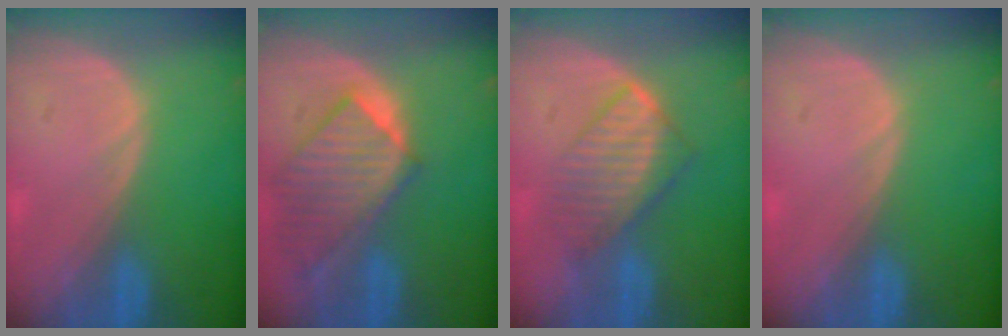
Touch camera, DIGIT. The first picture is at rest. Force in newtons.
{"total": 9.5, "press": 8.3, "slide": 4.7}
{"total": 6.5, "press": 6.3, "slide": 1.7}
{"total": 0.0}